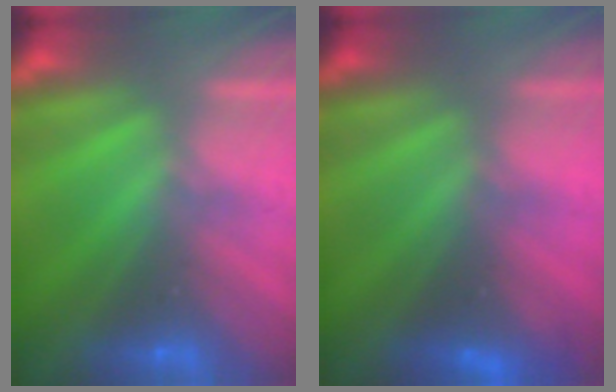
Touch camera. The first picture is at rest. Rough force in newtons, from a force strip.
{"total": 1.8}